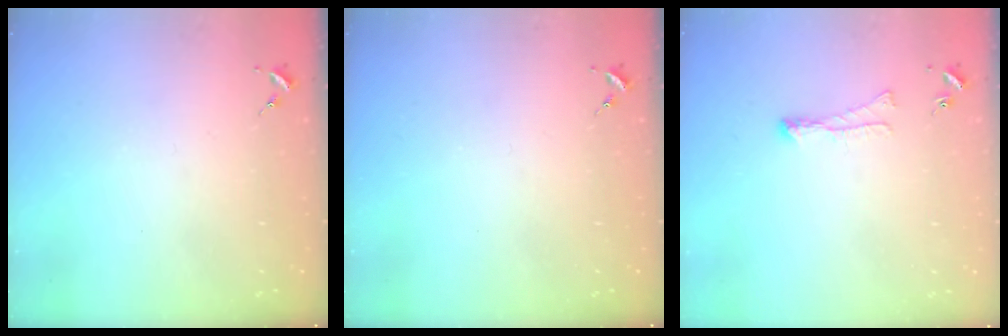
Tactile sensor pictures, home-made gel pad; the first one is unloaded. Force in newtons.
{"total": 0.0}
{"total": 3.8, "press": 3.8, "slide": 0.6}